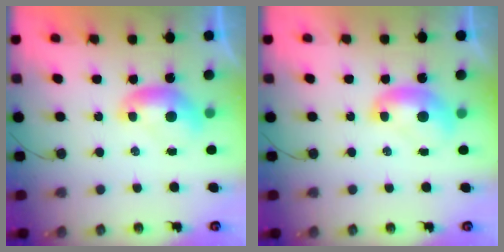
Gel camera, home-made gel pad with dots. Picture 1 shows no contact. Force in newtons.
{"total": 1.6, "press": 1.6, "slide": 0.2}